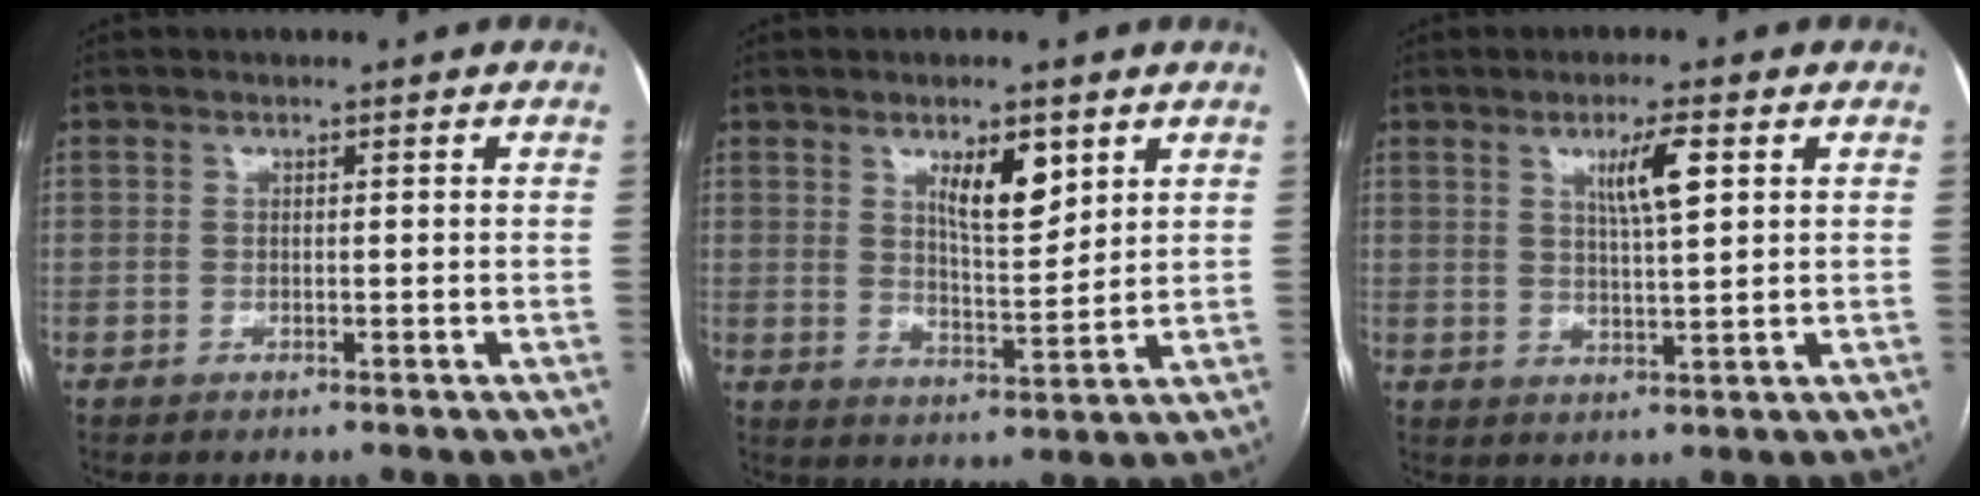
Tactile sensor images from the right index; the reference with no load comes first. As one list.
[{"total": 7.0, "force": [3.7, 2.0, 5.6], "torque": [-0.097, -0.006, 0.066]}, {"total": 5.4, "force": [2.2, 0.3, 4.9], "torque": [-0.085, 0.000, 0.039]}]